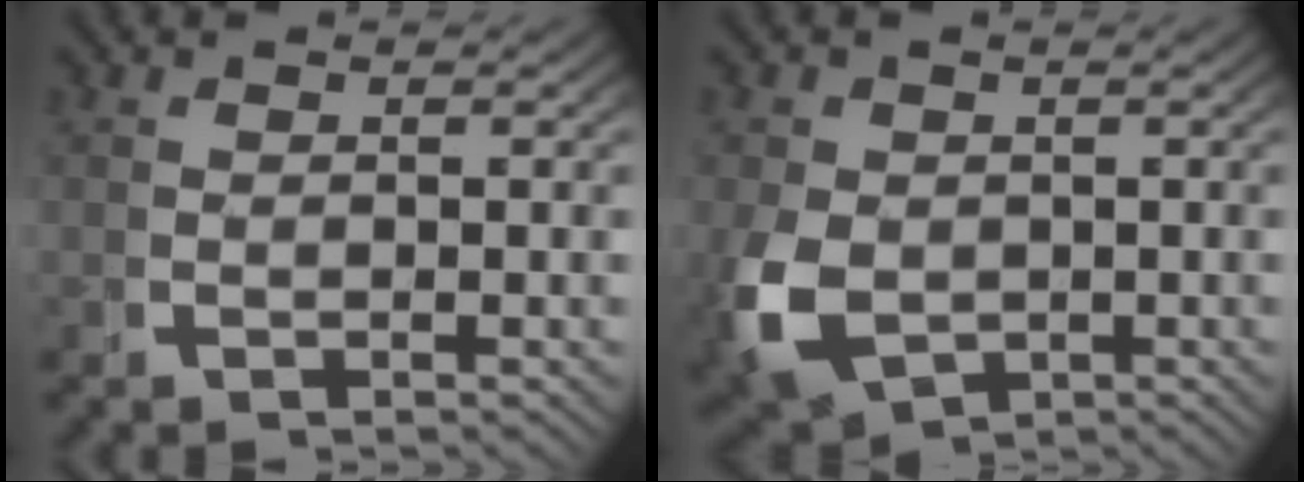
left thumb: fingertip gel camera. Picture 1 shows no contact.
{"total": 7.5, "force": [-2.2, 5.5, 4.5], "torque": [-0.120, -0.042, -0.017]}